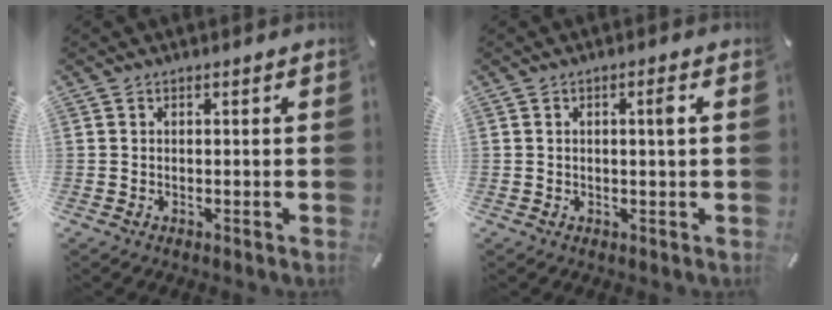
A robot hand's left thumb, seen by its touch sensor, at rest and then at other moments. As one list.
[{"total": 2.4, "force": [0.5, 0.3, 2.3], "torque": [-0.037, -0.001, 0.004]}]